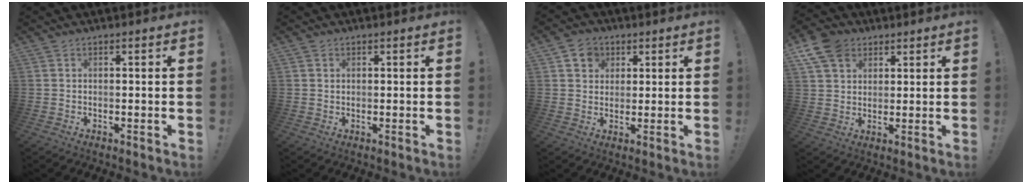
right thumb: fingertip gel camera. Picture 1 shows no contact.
{"total": 0.9, "force": [0.4, 0.8, 0.0], "torque": [0.001, 0.002, 0.007]}
{"total": 5.9, "force": [2.7, 5.0, 1.5], "torque": [-0.020, -0.007, 0.050]}
{"total": 9.8, "force": [5.4, 7.1, 4.2], "torque": [-0.072, -0.018, 0.107]}